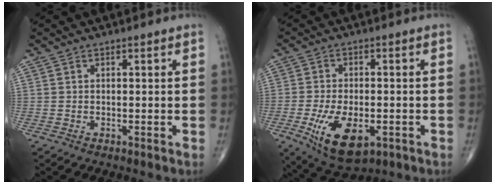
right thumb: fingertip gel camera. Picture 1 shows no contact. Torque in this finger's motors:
{"motor_torque": [-0.04, 0.21, 1.03, -0.32, 0.30]}